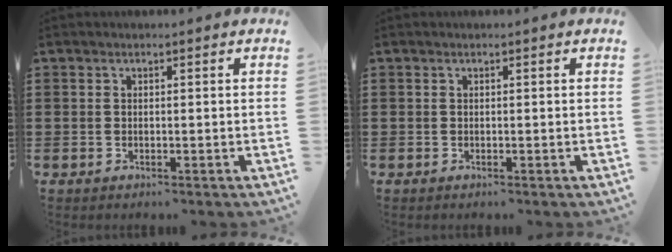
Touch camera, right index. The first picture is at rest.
{"total": 0.0}